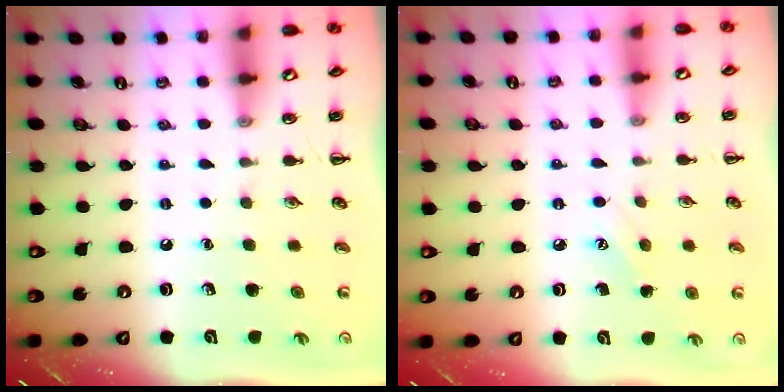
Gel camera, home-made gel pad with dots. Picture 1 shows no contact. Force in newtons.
{"total": 6.4, "press": 6.2, "slide": 1.7}